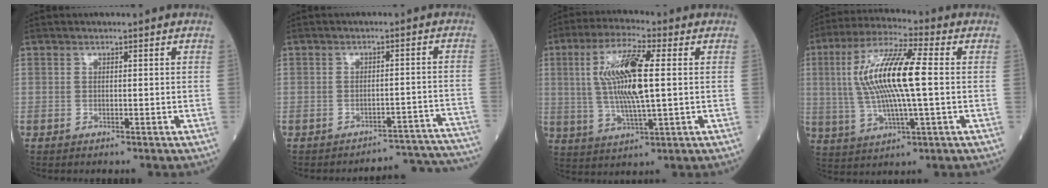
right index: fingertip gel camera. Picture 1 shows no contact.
{"total": 13.8, "force": [-13.8, 0.4, 0.2], "torque": [0.026, 0.023, -0.159]}
{"total": 12.2, "force": [1.8, 1.9, 11.9], "torque": [-0.241, 0.005, 0.033]}
{"total": 14.4, "force": [1.1, 1.9, 14.2], "torque": [-0.292, 0.013, 0.019]}